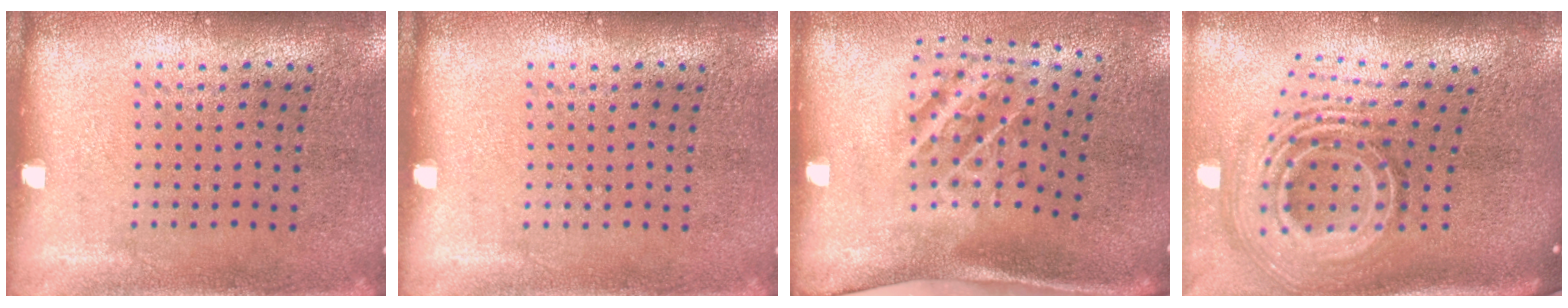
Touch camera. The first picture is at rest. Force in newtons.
{"total": 0.0}
{"total": 2.0, "press": 1.2, "slide": 1.7}
{"total": 3.0, "press": 1.9, "slide": 2.3}